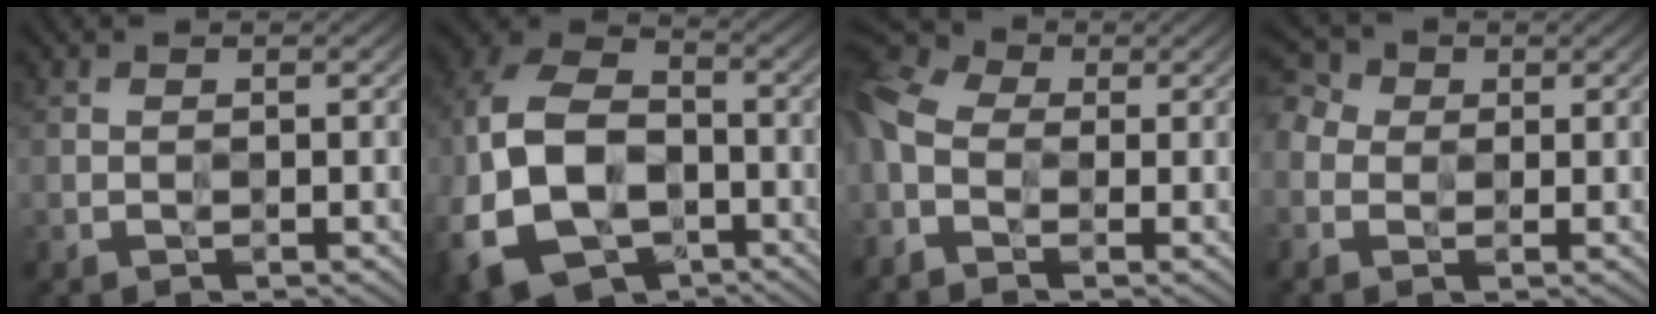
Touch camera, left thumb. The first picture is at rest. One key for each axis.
{"total": 16.8, "fx": -5.7, "fy": 11.2, "fz": 11.2, "tx": -0.273, "ty": -0.028, "tz": -0.111}
{"total": 8.6, "fx": -2.0, "fy": 5.8, "fz": 6.0, "tx": -0.171, "ty": -0.002, "tz": -0.049}
{"total": 4.0, "fx": 0.2, "fy": 3.5, "fz": 1.9, "tx": -0.060, "ty": 0.011, "tz": -0.001}